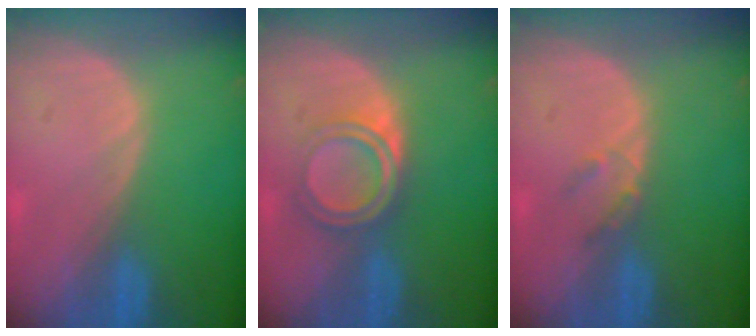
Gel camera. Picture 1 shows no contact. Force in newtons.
{"total": 4.9, "press": 4.8, "slide": 1.4}
{"total": 2.0, "press": 1.8, "slide": 0.9}